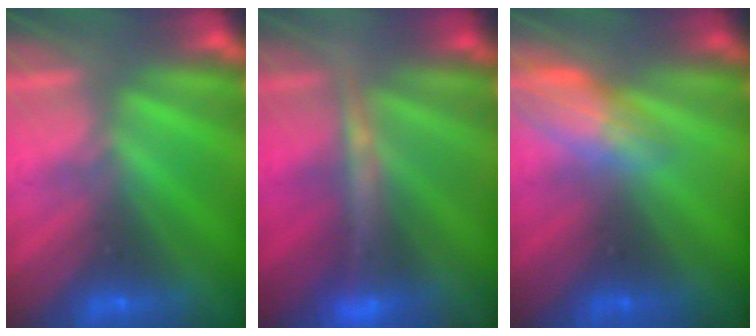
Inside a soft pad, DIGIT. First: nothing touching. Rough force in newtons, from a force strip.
{"total": 4.5}
{"total": 2.9}